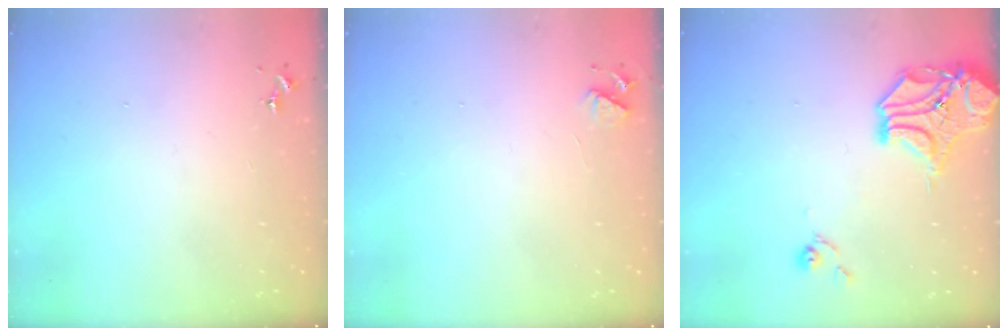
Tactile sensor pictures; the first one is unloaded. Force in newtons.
{"total": 4.2, "press": 4.2, "slide": 0.5}
{"total": 14.3, "press": 14.1, "slide": 2.3}